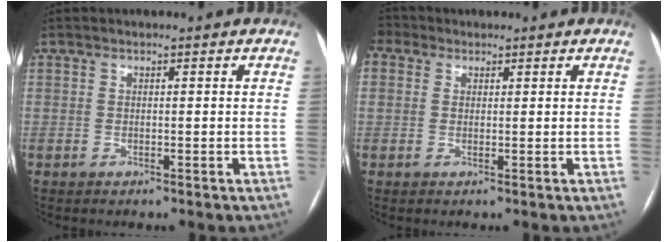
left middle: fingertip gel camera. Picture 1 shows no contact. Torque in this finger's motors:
{"motor_torque": [1.21, -0.93, 1.05, 0.21]}